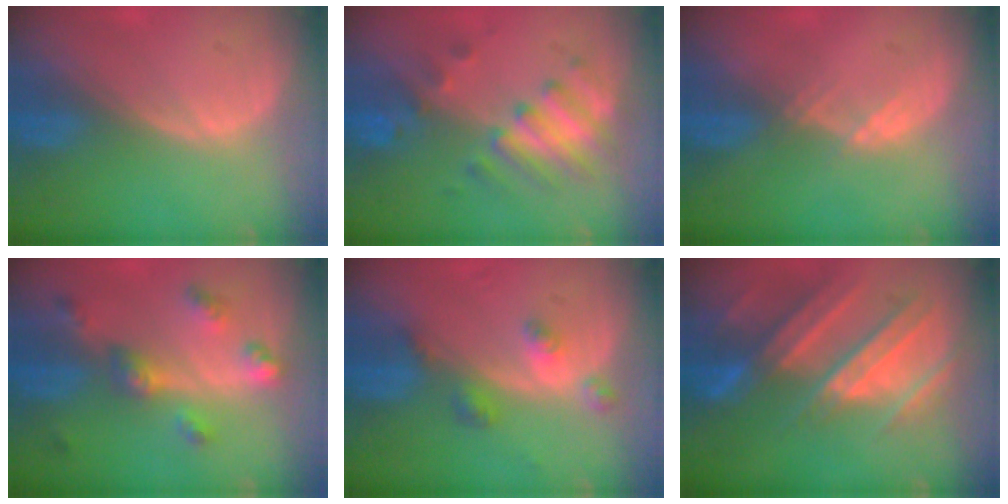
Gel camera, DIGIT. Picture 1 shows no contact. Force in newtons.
{"total": 7.2, "press": 6.8, "slide": 2.3}
{"total": 1.5, "press": 1.3, "slide": 0.8}
{"total": 6.6, "press": 5.8, "slide": 3.1}
{"total": 4.3, "press": 4.0, "slide": 1.7}
{"total": 11.1, "press": 9.8, "slide": 5.1}